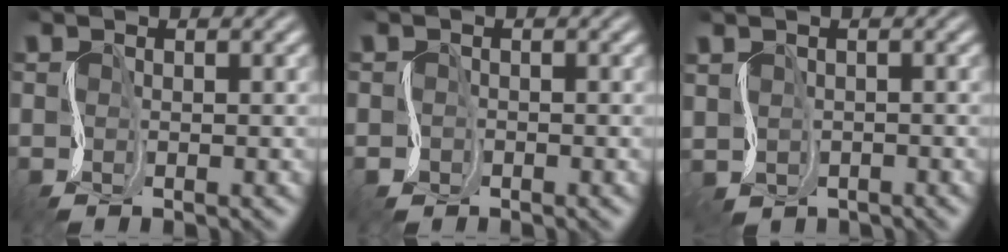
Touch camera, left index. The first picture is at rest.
{"total": 0.6, "force": [-0.4, 0.5, -0.3], "torque": [0.004, -0.003, -0.008]}
{"total": 1.0, "force": [0.3, 0.9, -0.2], "torque": [-0.002, -0.005, 0.010]}